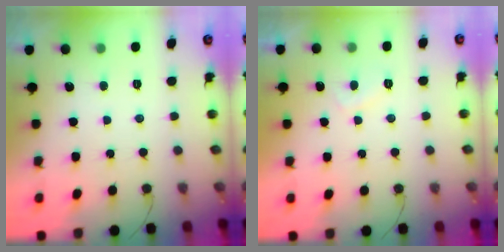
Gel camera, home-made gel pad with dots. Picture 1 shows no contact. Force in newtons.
{"total": 2.7, "press": 2.5, "slide": 0.9}